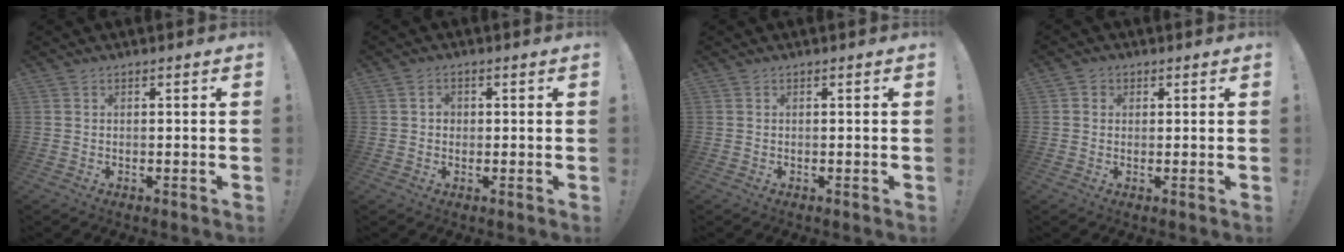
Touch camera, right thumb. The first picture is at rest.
{"total": 2.2, "force": [-0.2, 2.0, 0.9], "torque": [-0.006, 0.004, -0.007]}
{"total": 0.0}
{"total": 2.0, "force": [0.3, 1.9, 0.6], "torque": [-0.006, 0.002, 0.005]}